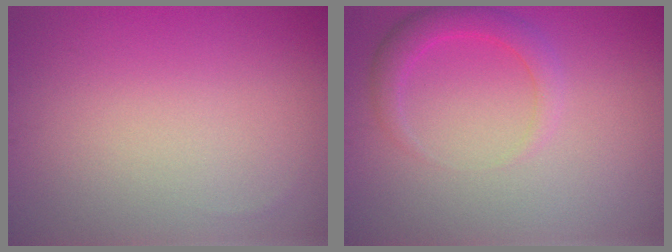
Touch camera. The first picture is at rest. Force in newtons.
{"total": 2.6, "press": 2.6, "slide": 0.2}